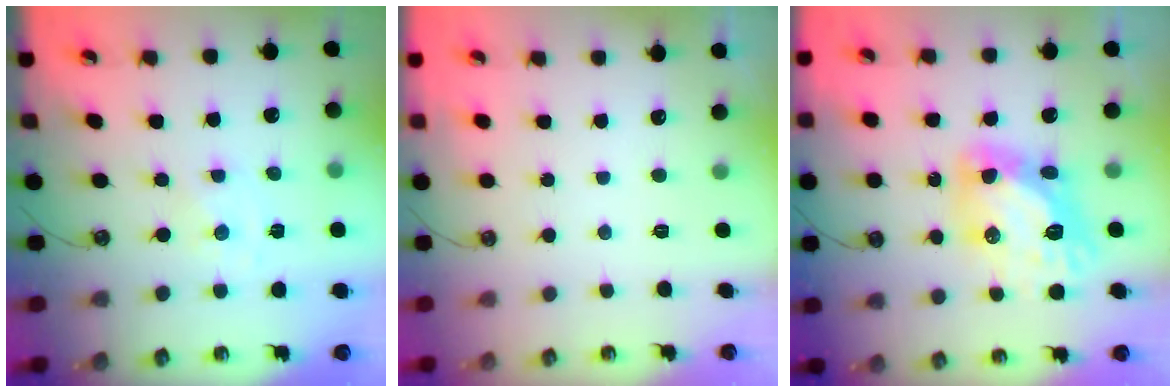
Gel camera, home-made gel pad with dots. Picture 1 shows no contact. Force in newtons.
{"total": 0.0}
{"total": 13.5, "press": 13.4, "slide": 1.6}